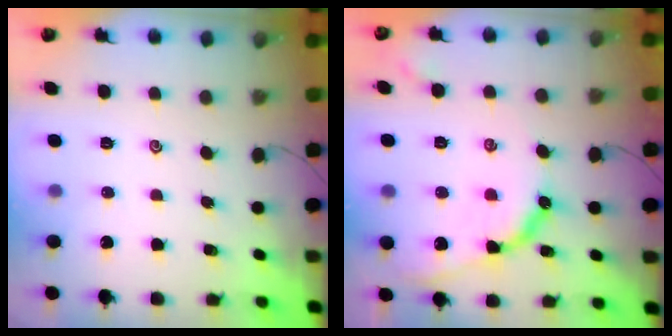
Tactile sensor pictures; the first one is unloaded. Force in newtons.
{"total": 10.6, "press": 10.5, "slide": 0.4}